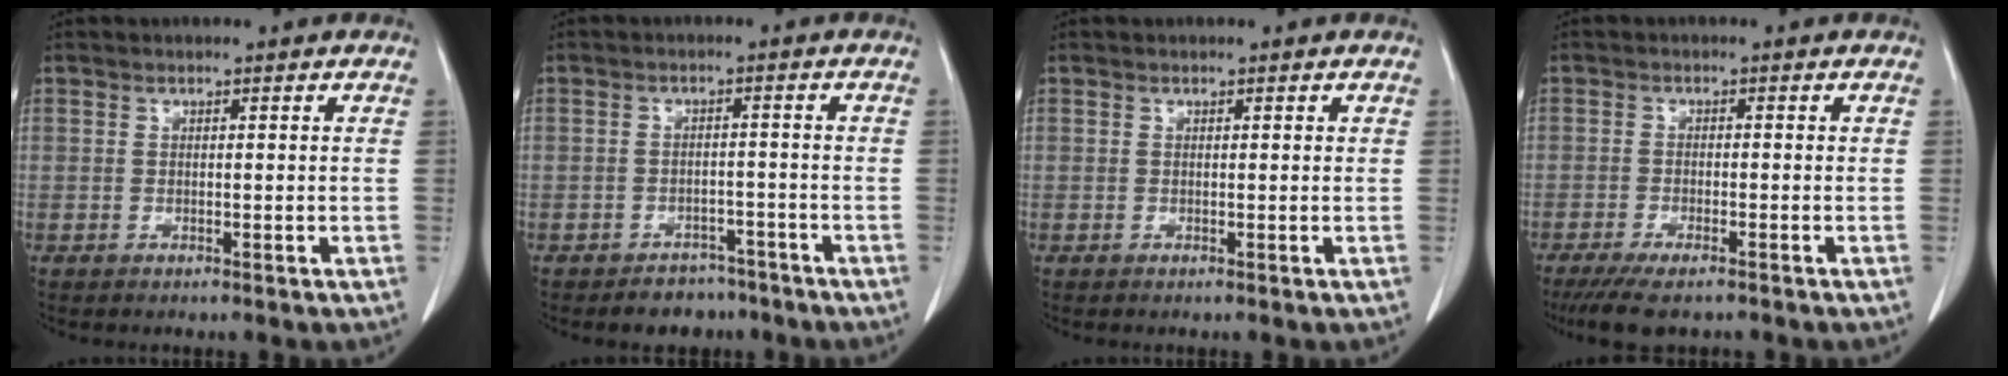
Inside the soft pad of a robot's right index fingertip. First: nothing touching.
{"total": 4.4, "force": [-3.6, 2.6, 0.4], "torque": [0.001, 0.010, -0.048]}
{"total": 0.0}
{"total": 6.8, "force": [-5.3, 1.3, 4.0], "torque": [-0.064, -0.015, -0.087]}